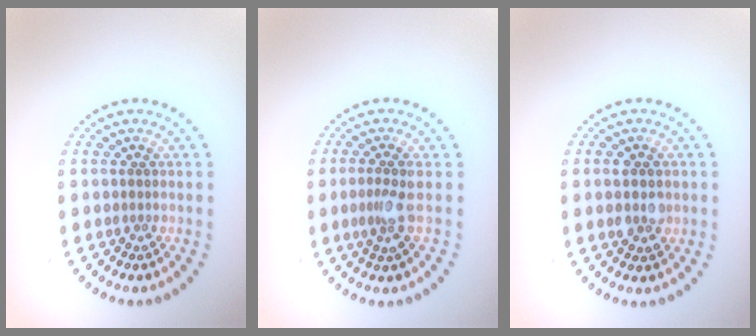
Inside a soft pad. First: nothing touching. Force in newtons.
{"total": 2.2, "press": 1.6, "slide": 1.4}
{"total": 2.7, "press": 2.7, "slide": 0.2}